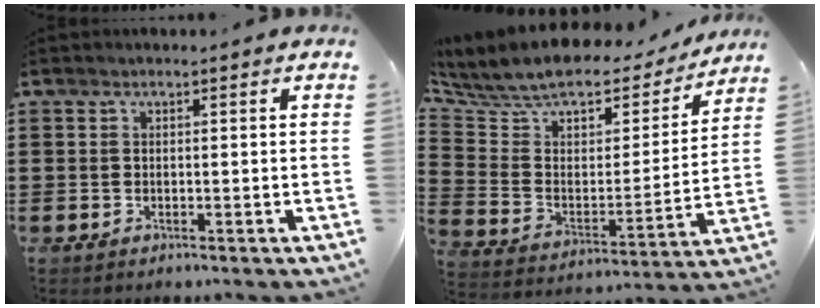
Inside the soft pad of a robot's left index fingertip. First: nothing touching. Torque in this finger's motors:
{"motor_torque": [2.14, 0.00, -0.01, -0.11]}